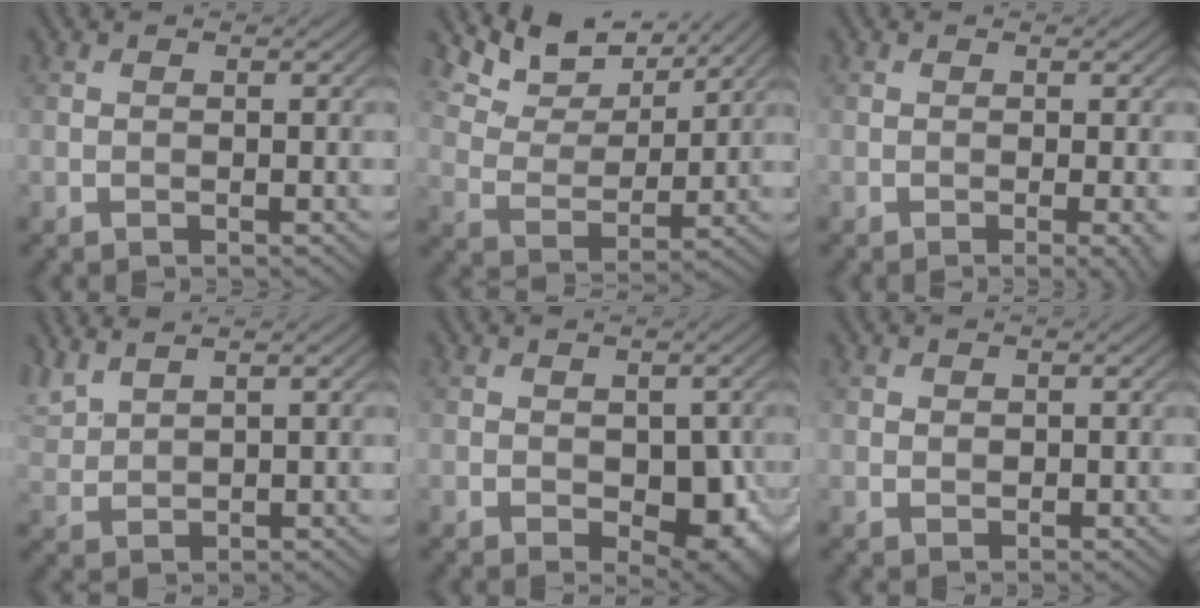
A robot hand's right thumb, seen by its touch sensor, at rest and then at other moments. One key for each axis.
{"total": 8.7, "fx": 6.9, "fy": 3.5, "fz": 4.1, "tx": -0.096, "ty": -0.007, "tz": 0.125}
{"total": 1.9, "fx": -0.3, "fy": 0.3, "fz": 1.9, "tx": -0.028, "ty": 0.001, "tz": -0.009}
{"total": 4.0, "fx": 3.4, "fy": 0.9, "fz": 1.8, "tx": -0.055, "ty": 0.012, "tz": 0.078}
{"total": 6.3, "fx": -1.1, "fy": 3.8, "fz": 4.9, "tx": -0.074, "ty": -0.019, "tz": -0.009}
{"total": 0.9, "fx": 0.3, "fy": 0.8, "fz": 0.2, "tx": -0.007, "ty": -0.004, "tz": 0.007}